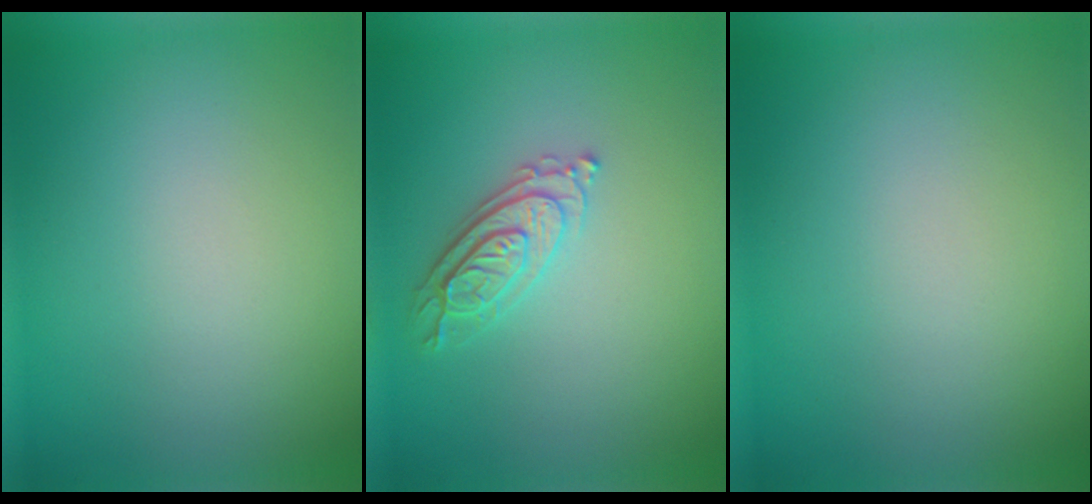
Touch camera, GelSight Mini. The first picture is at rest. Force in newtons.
{"total": 2.9, "press": 2.7, "slide": 1.0}
{"total": 0.0}